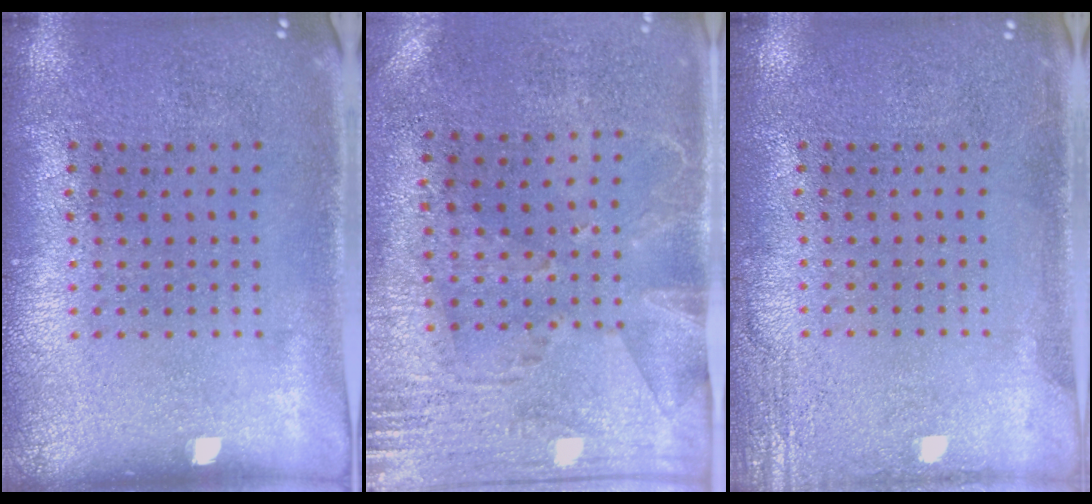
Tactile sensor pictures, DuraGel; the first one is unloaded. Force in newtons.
{"total": 2.8, "press": 2.3, "slide": 1.5}
{"total": 2.2, "press": 2.2, "slide": 0.4}